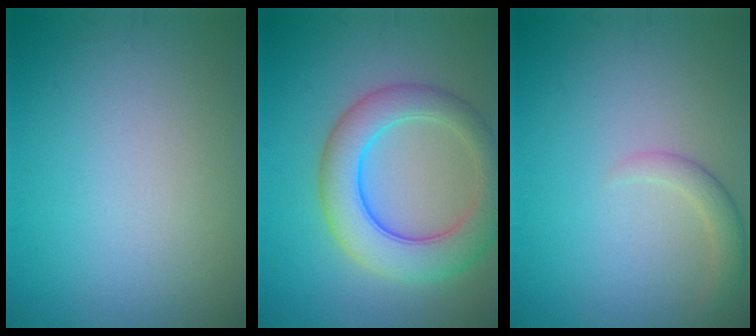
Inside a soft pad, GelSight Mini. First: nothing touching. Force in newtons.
{"total": 7.1, "press": 7.1, "slide": 0.2}
{"total": 1.8, "press": 1.8, "slide": 0.1}